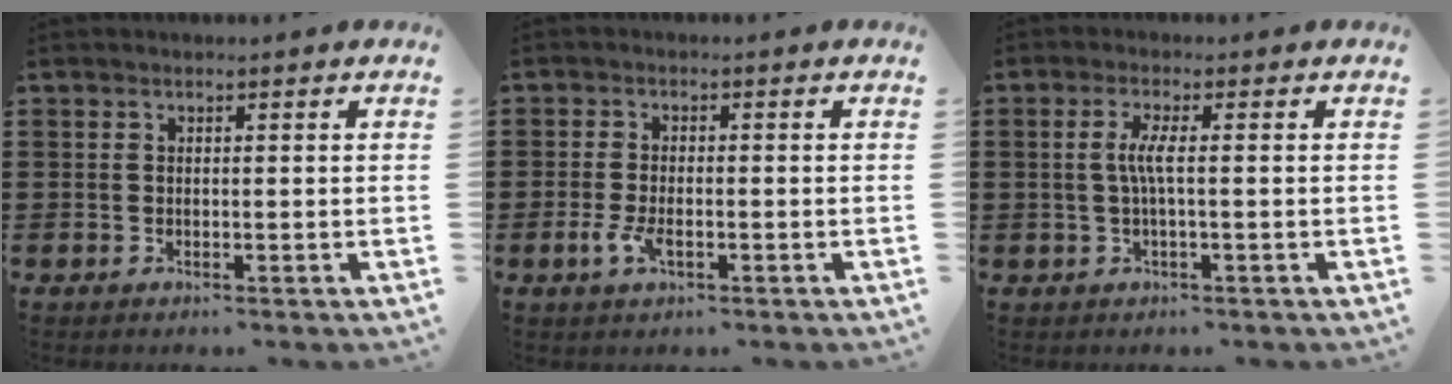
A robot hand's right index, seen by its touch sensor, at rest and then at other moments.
{"total": 3.2, "force": [-1.2, 1.4, 2.6], "torque": [-0.068, -0.006, -0.027]}
{"total": 3.4, "force": [-0.2, 0.2, 3.4], "torque": [-0.078, -0.008, -0.011]}